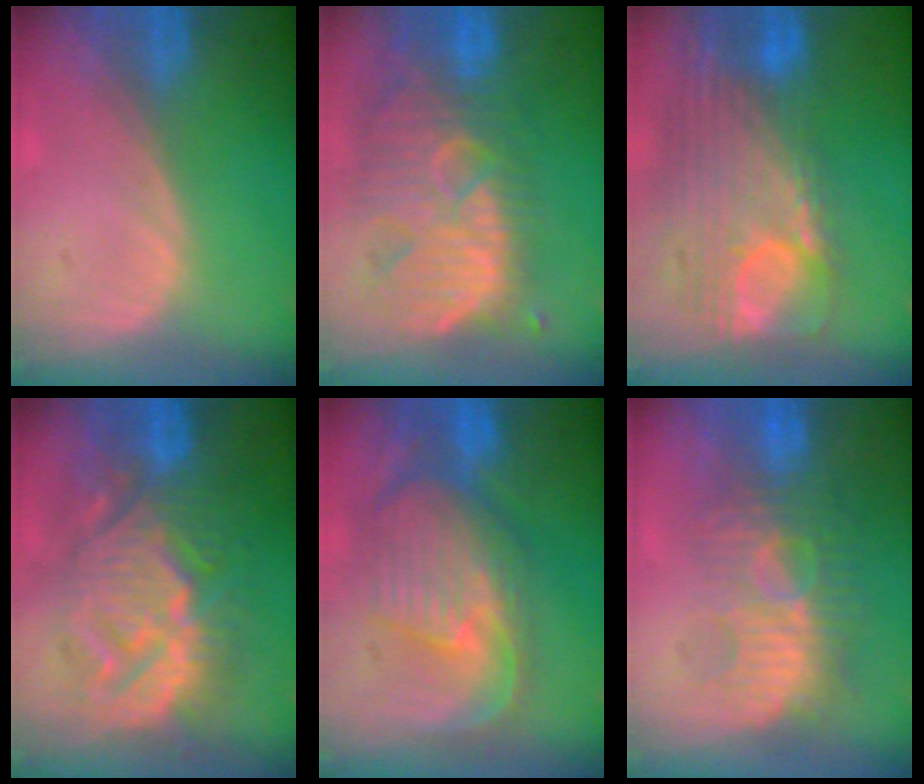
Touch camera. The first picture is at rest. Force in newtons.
{"total": 12.1, "press": 11.0, "slide": 4.9}
{"total": 12.3, "press": 10.4, "slide": 6.5}
{"total": 12.0, "press": 11.9, "slide": 1.0}
{"total": 11.1, "press": 9.7, "slide": 5.3}
{"total": 9.1, "press": 8.7, "slide": 2.7}